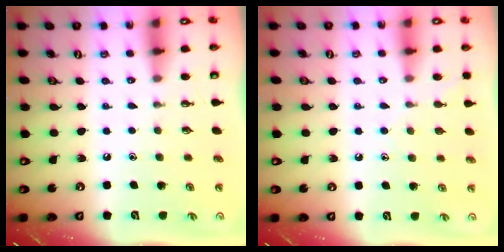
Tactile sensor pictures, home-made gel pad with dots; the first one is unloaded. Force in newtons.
{"total": 5.3, "press": 5.3, "slide": 0.6}